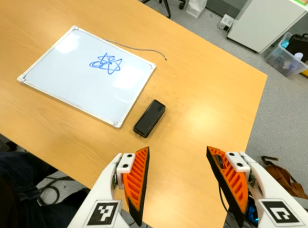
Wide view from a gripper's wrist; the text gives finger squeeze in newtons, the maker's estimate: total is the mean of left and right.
{"total": 0.0}